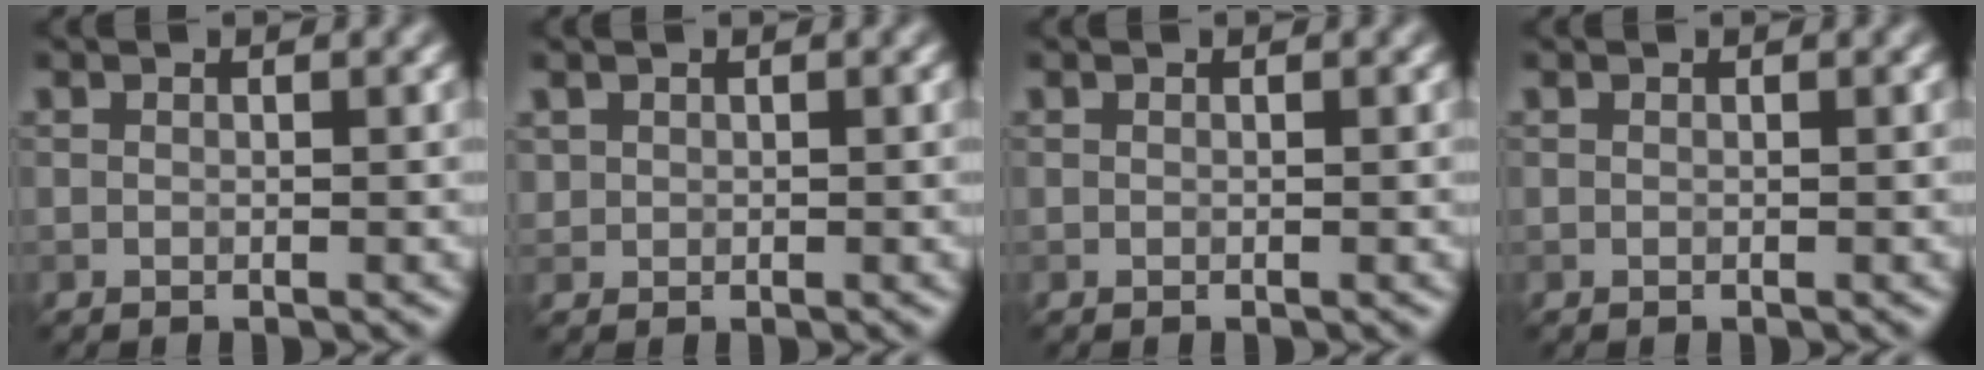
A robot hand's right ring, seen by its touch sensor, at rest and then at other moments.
{"total": 0.7, "force": [0.4, 0.6, 0.0], "torque": [0.002, -0.002, 0.012]}
{"total": 0.0}
{"total": 0.0}